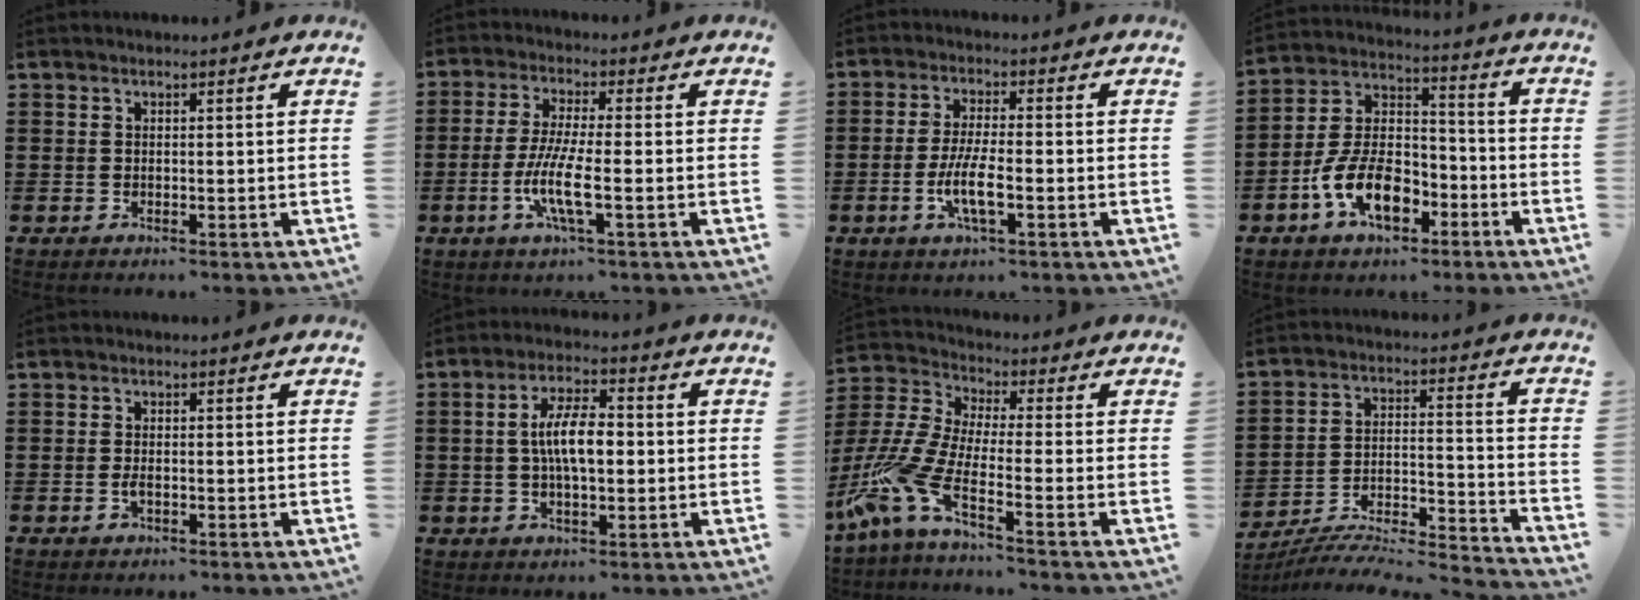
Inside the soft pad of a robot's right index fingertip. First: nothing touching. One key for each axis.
{"total": 7.5, "fx": -2.3, "fy": 1.1, "fz": 7.1, "tx": -0.154, "ty": -0.015, "tz": -0.049}
{"total": 6.1, "fx": -2.0, "fy": 1.4, "fz": 5.6, "tx": -0.121, "ty": -0.010, "tz": -0.041}
{"total": 11.1, "fx": -5.2, "fy": 5.9, "fz": 7.8, "tx": -0.176, "ty": 0.007, "tz": -0.096}
{"total": 1.6, "fx": -0.6, "fy": 0.6, "fz": 1.3, "tx": -0.034, "ty": -0.005, "tz": -0.014}
{"total": 7.0, "fx": 0.0, "fy": 2.5, "fz": 6.5, "tx": -0.127, "ty": 0.005, "tz": -0.003}
{"total": 8.6, "fx": -4.8, "fy": 2.3, "fz": 6.8, "tx": -0.200, "ty": -0.029, "tz": -0.110}
{"total": 5.9, "fx": -5.5, "fy": 0.8, "fz": 1.9, "tx": -0.035, "ty": -0.009, "tz": -0.112}